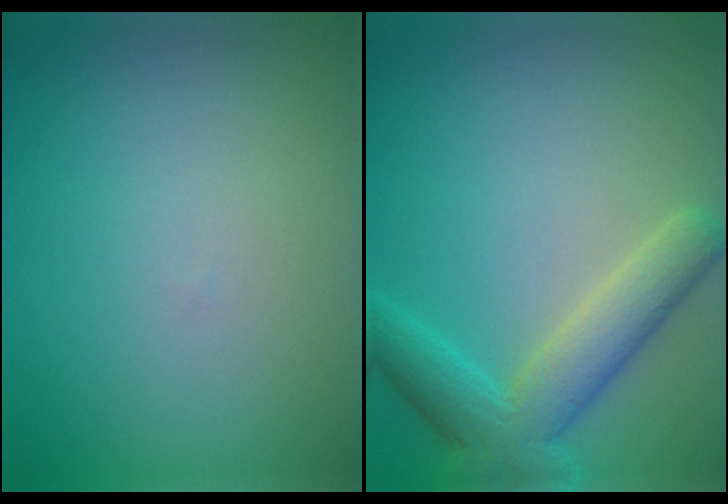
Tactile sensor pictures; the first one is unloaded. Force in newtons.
{"total": 5.8, "press": 5.8, "slide": 0.3}